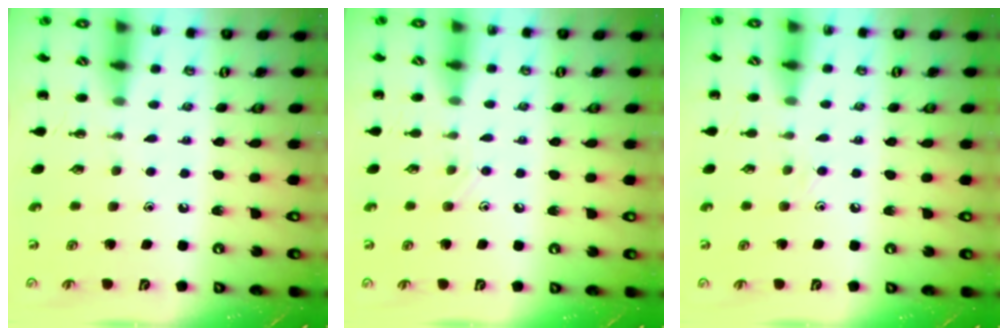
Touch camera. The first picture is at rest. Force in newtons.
{"total": 4.6, "press": 4.3, "slide": 1.6}
{"total": 6.1, "press": 5.8, "slide": 2.1}